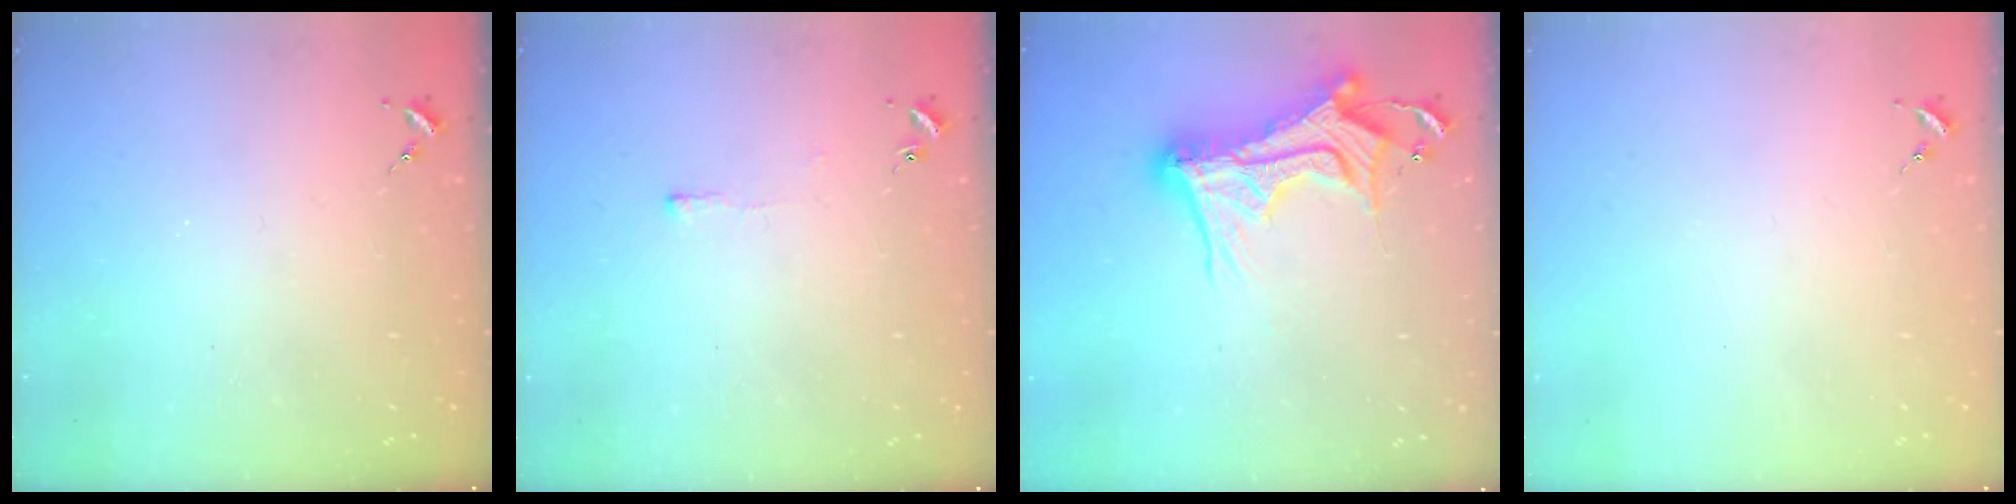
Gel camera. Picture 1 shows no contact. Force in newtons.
{"total": 2.4, "press": 2.4, "slide": 0.5}
{"total": 23.8, "press": 23.7, "slide": 2.2}
{"total": 0.0}